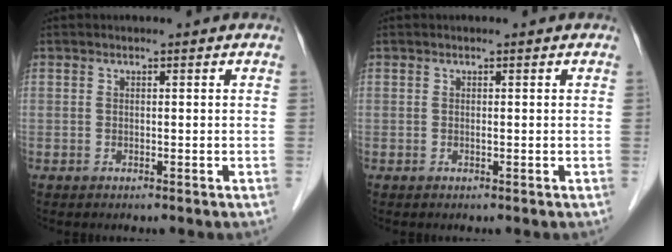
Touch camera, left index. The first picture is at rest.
{"total": 0.0}